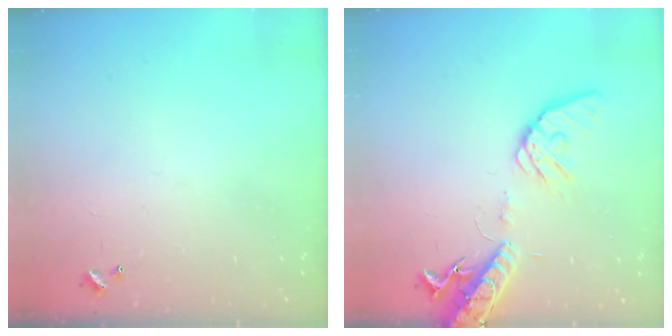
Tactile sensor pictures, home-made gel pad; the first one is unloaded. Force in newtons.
{"total": 16.1, "press": 15.8, "slide": 3.0}